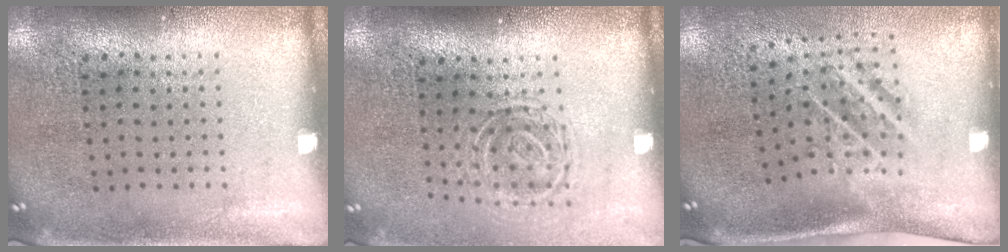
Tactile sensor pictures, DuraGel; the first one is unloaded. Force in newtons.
{"total": 1.7, "press": 1.2, "slide": 1.1}
{"total": 2.0, "press": 1.2, "slide": 1.6}